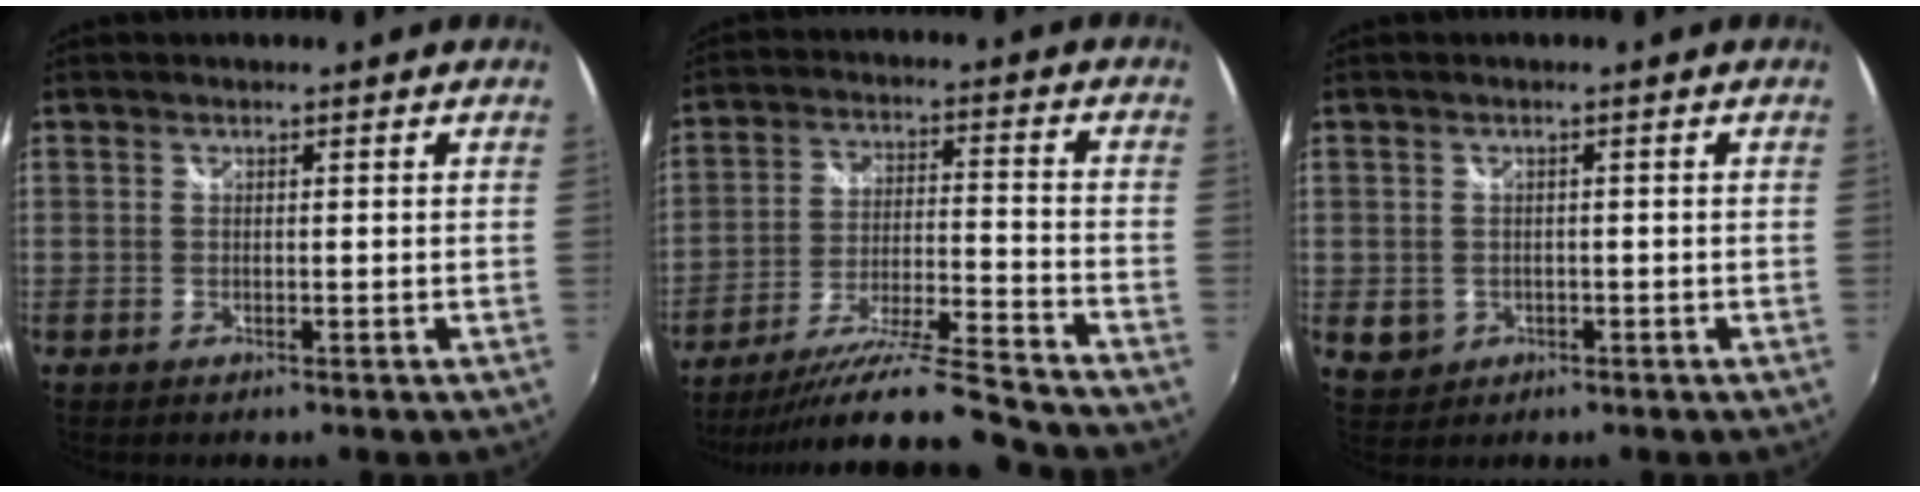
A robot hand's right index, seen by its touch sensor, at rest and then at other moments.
{"total": 16.6, "force": [-15.0, -1.3, 7.0], "torque": [-0.135, -0.033, -0.250]}
{"total": 3.5, "force": [-0.8, 3.2, 1.3], "torque": [-0.028, -0.003, -0.005]}